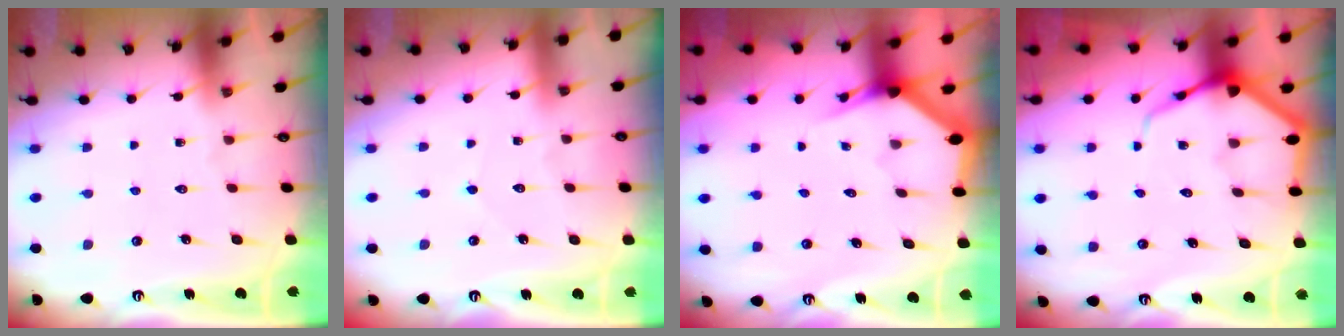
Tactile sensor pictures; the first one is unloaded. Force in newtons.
{"total": 2.5, "press": 2.5, "slide": 0.2}
{"total": 2.7, "press": 2.7, "slide": 0.0}
{"total": 6.9, "press": 6.8, "slide": 0.8}